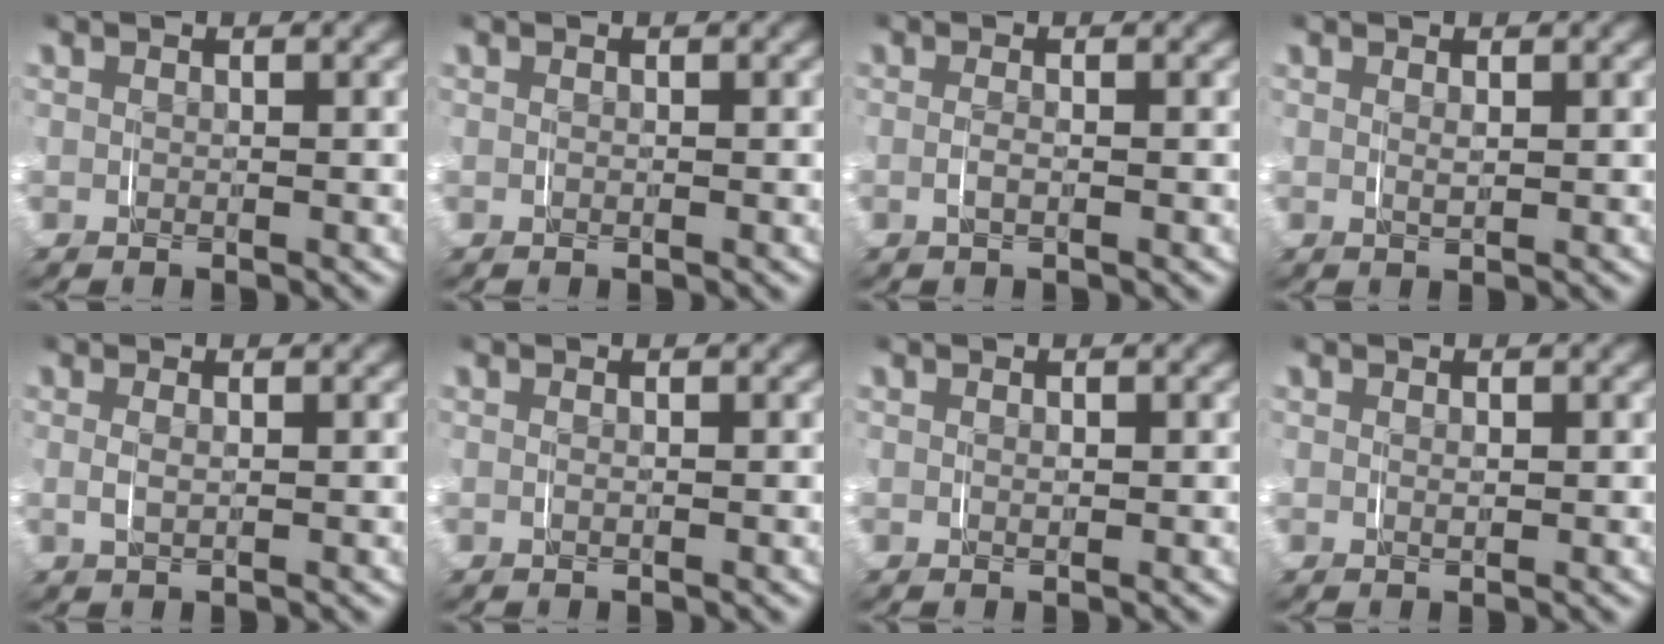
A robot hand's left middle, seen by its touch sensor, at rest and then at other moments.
{"total": 0.0}
{"total": 1.4, "force": [0.1, -1.3, -0.4], "torque": [0.016, 0.003, 0.002]}
{"total": 1.8, "force": [0.9, -1.4, -0.6], "torque": [0.021, 0.005, 0.017]}
{"total": 2.2, "force": [0.8, -2.0, -0.6], "torque": [0.026, 0.006, 0.017]}
{"total": 0.6, "force": [0.1, -0.6, -0.2], "torque": [0.007, 0.001, 0.001]}
{"total": 0.0}
{"total": 0.6, "force": [0.4, -0.5, -0.2], "torque": [0.010, 0.001, 0.008]}